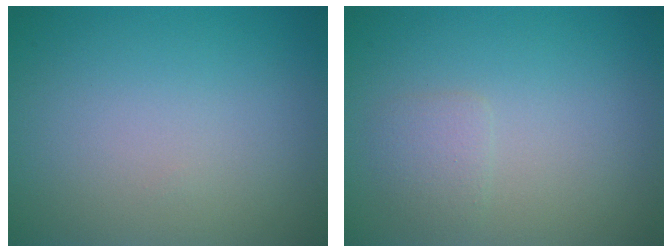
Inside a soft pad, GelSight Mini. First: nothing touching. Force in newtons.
{"total": 1.3, "press": 1.3, "slide": 0.1}